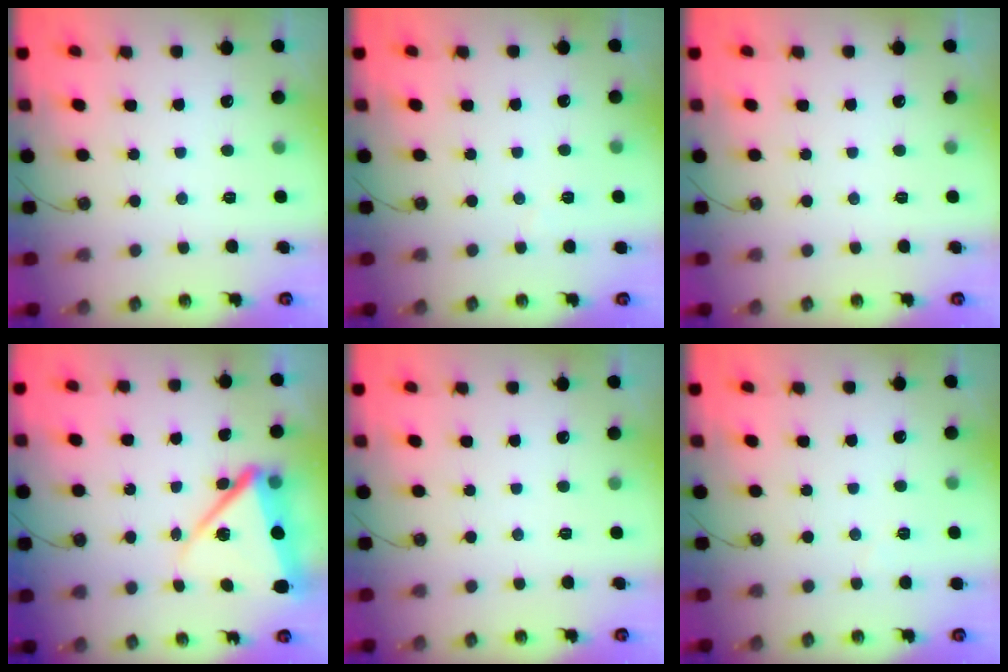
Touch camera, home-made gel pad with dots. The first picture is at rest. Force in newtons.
{"total": 3.0, "press": 2.0, "slide": 2.2}
{"total": 0.0}
{"total": 12.0, "press": 12.0, "slide": 0.6}
{"total": 0.0}
{"total": 3.0, "press": 2.0, "slide": 2.2}